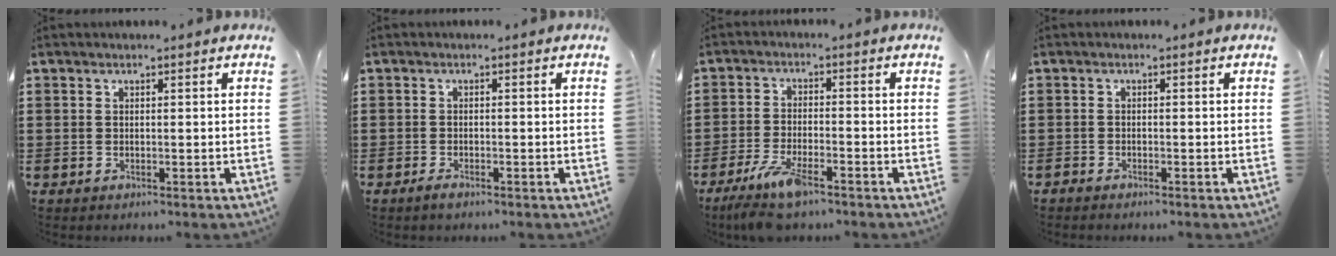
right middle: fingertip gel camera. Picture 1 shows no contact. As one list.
[{"total": 1.0, "force": [-0.8, 0.4, 0.5], "torque": [-0.013, -0.004, -0.015]}, {"total": 7.0, "force": [-5.1, 1.5, 4.6], "torque": [-0.104, -0.013, -0.098]}, {"total": 0.8, "force": [-0.8, 0.1, 0.1], "torque": [-0.004, -0.001, -0.016]}]